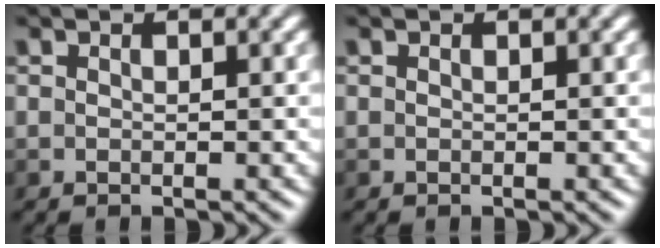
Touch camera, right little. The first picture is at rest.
{"total": 0.0}